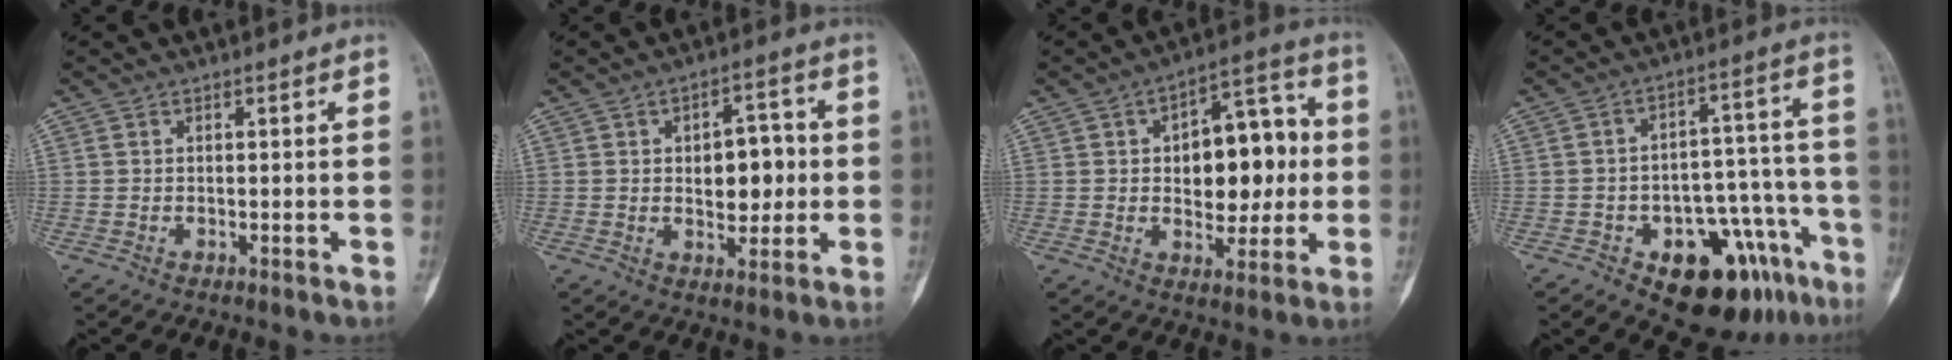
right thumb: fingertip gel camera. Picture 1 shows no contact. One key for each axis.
{"total": 8.7, "fx": 0.4, "fy": 5.2, "fz": 7.0, "tx": -0.066, "ty": 0.006, "tz": 0.009}
{"total": 15.1, "fx": 1.1, "fy": 8.7, "fz": 12.3, "tx": -0.126, "ty": 0.023, "tz": 0.015}
{"total": 17.7, "fx": -9.7, "fy": 8.9, "fz": 11.9, "tx": -0.099, "ty": 0.084, "tz": -0.128}